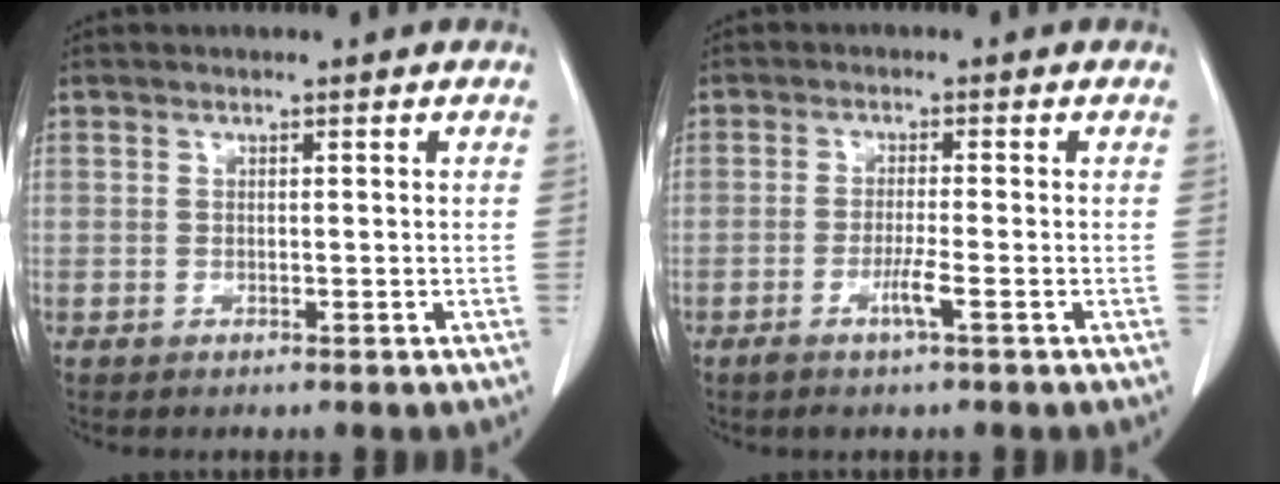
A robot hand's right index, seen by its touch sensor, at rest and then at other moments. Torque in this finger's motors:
{"motor_torque": [0.43, -0.36, 0.18, 0.09]}